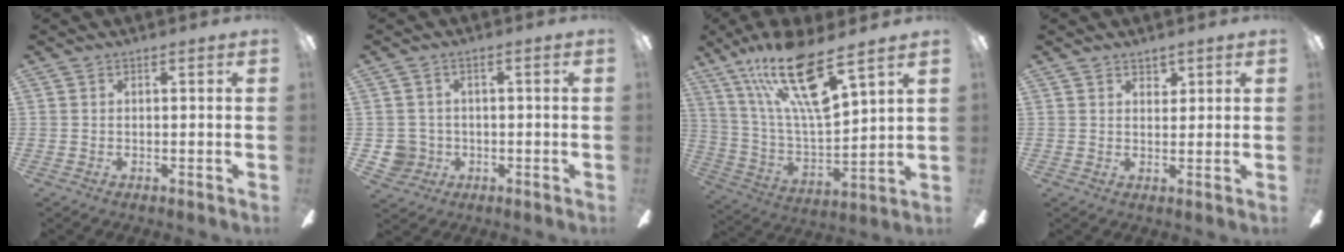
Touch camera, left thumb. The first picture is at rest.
{"total": 4.6, "force": [-0.7, 4.5, 0.8], "torque": [-0.036, 0.010, -0.013]}
{"total": 21.3, "force": [13.3, 5.8, 15.5], "torque": [-0.307, -0.065, 0.222]}
{"total": 2.4, "force": [1.9, 1.2, 0.5], "torque": [0.003, -0.007, 0.032]}